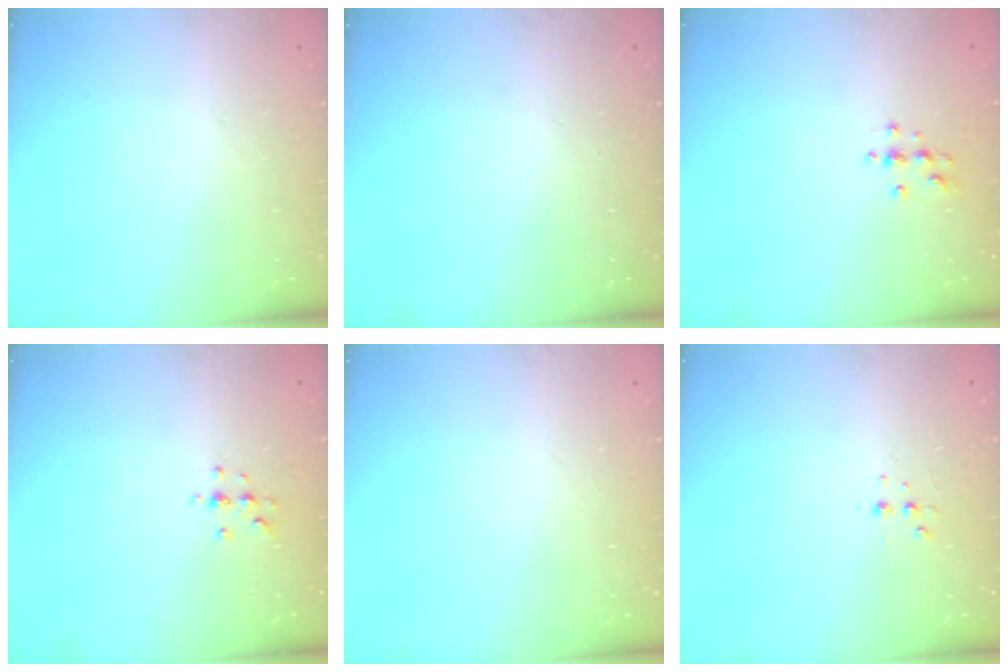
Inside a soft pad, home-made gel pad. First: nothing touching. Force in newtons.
{"total": 0.0}
{"total": 3.7, "press": 3.7, "slide": 0.5}
{"total": 3.7, "press": 3.7, "slide": 0.5}
{"total": 0.0}
{"total": 3.1, "press": 3.0, "slide": 0.6}